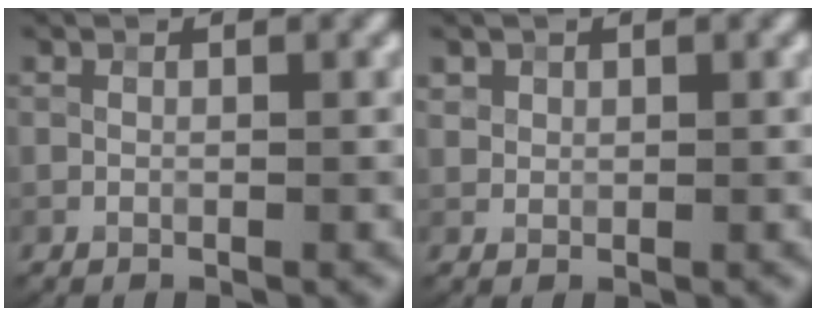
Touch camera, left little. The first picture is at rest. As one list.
[{"total": 0.9, "force": [0.5, 0.8, 0.1], "torque": [0.001, -0.002, 0.013]}]